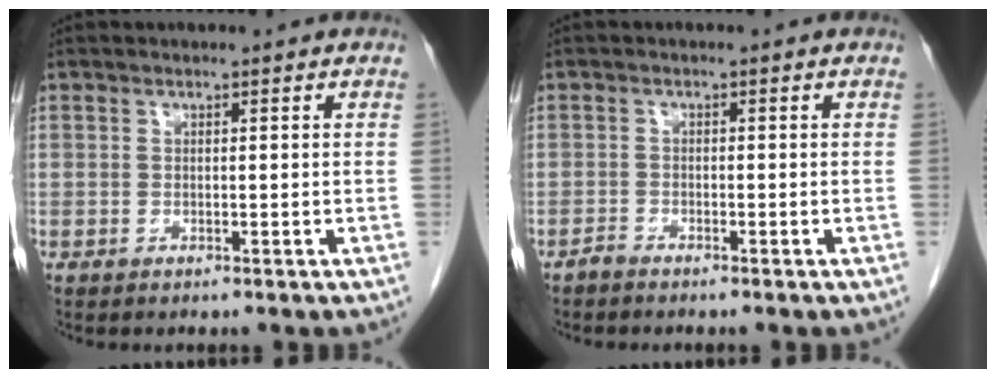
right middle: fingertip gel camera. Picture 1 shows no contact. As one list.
[{"total": 0.8, "force": [-0.8, 0.1, 0.1], "torque": [-0.005, -0.001, -0.016]}]